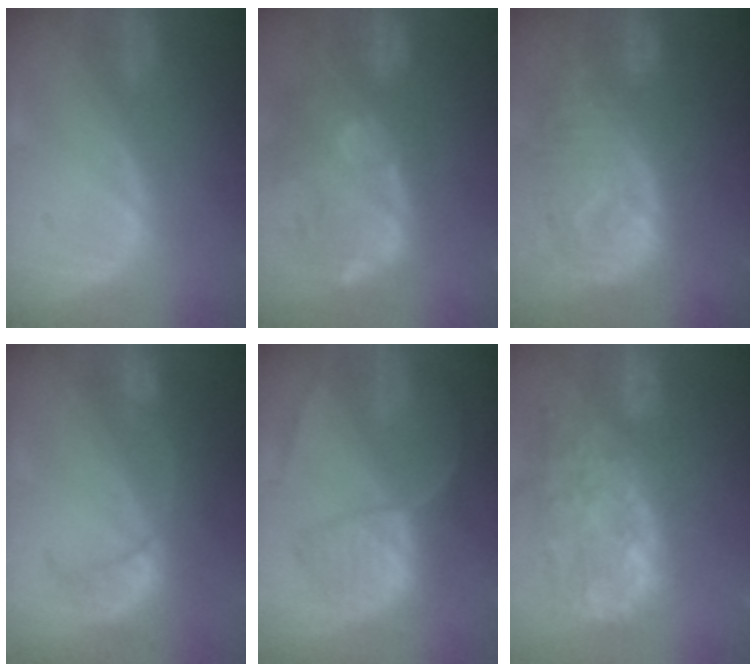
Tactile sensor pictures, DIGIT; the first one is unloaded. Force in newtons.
{"total": 14.6, "press": 11.8, "slide": 8.6}
{"total": 12.3, "press": 10.6, "slide": 6.1}
{"total": 8.1, "press": 7.2, "slide": 3.6}
{"total": 9.1, "press": 7.7, "slide": 5.0}
{"total": 14.6, "press": 11.8, "slide": 8.7}